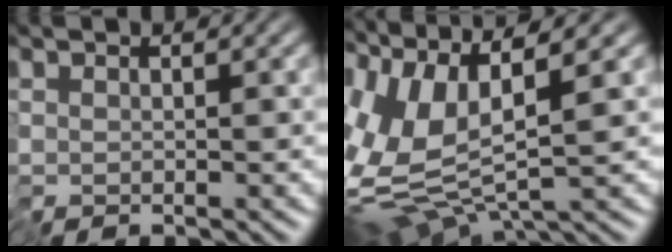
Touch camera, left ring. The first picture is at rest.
{"total": 8.2, "force": [0.9, 2.7, 7.7], "torque": [-0.181, -0.001, 0.019]}